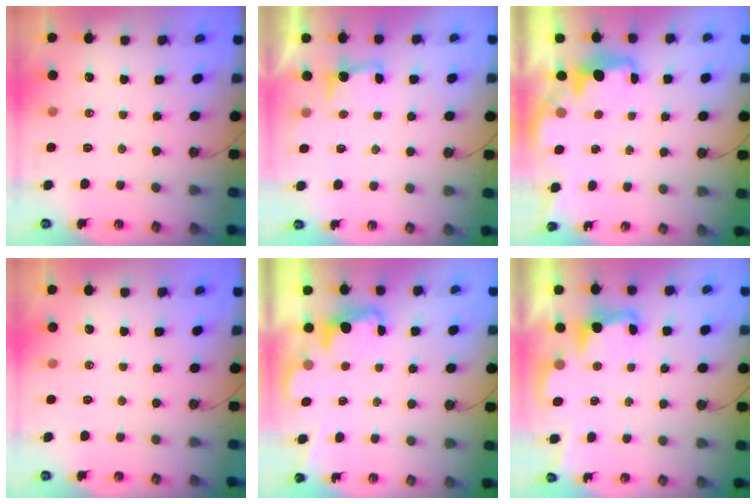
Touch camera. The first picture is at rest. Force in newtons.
{"total": 2.3, "press": 2.1, "slide": 1.0}
{"total": 2.7, "press": 2.7, "slide": 0.6}
{"total": 0.0}
{"total": 2.4, "press": 2.4, "slide": 0.5}
{"total": 3.2, "press": 3.1, "slide": 0.6}